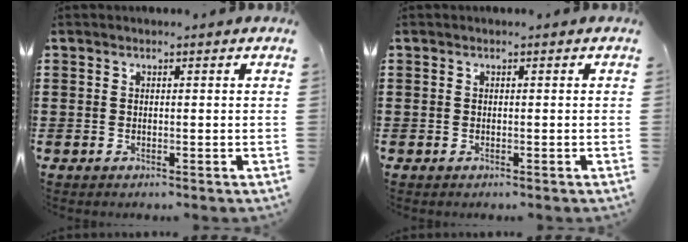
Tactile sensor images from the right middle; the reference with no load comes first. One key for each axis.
{"total": 0.0}